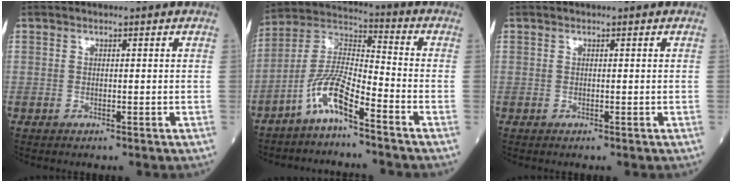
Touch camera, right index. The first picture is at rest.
{"total": 8.7, "force": [-5.6, 1.1, 6.5], "torque": [-0.146, 0.005, -0.117]}
{"total": 0.0}